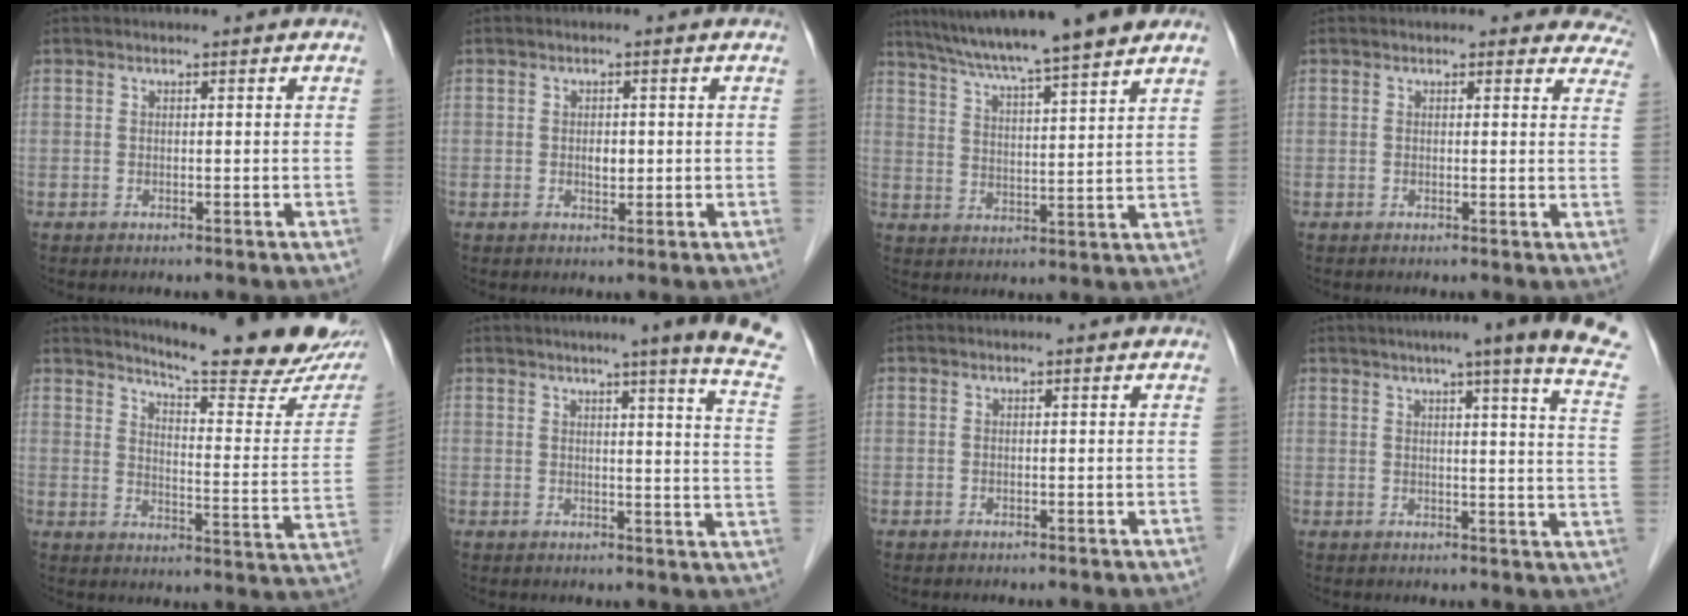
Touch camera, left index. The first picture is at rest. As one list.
[{"total": 1.7, "force": [-0.1, 1.0, 1.3], "torque": [-0.022, 0.000, 0.001]}, {"total": 15.5, "force": [12.8, -0.3, 8.7], "torque": [-0.144, 0.021, 0.192]}, {"total": 6.8, "force": [6.2, 2.7, 0.7], "torque": [0.038, -0.013, 0.029]}, {"total": 20.8, "force": [18.5, 1.3, 9.4], "torque": [-0.129, -0.081, 0.227]}, {"total": 13.9, "force": [11.2, -1.7, 8.1], "torque": [-0.102, -0.052, 0.109]}, {"total": 0.0}, {"total": 18.3, "force": [14.6, -0.6, 11.1], "torque": [-0.146, -0.031, 0.155]}]